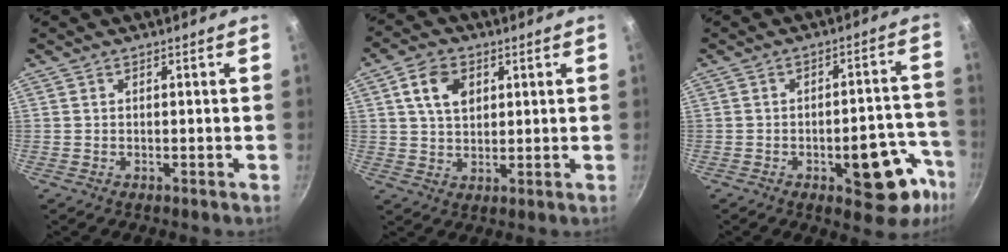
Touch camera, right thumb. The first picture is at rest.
{"total": 7.3, "force": [2.4, 5.1, 4.7], "torque": [-0.069, 0.000, 0.040]}
{"total": 14.5, "force": [-6.5, 6.7, 11.1], "torque": [-0.073, 0.047, -0.079]}